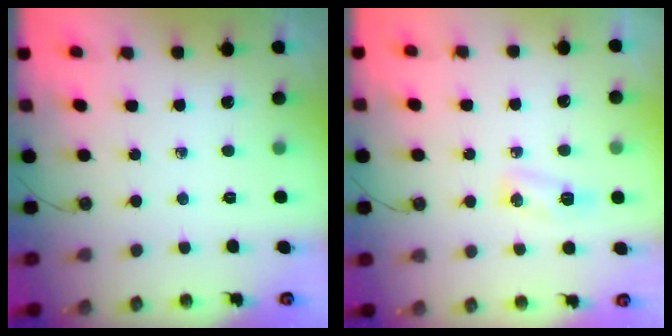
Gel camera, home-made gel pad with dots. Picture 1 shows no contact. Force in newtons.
{"total": 11.4, "press": 6.3, "slide": 9.5}